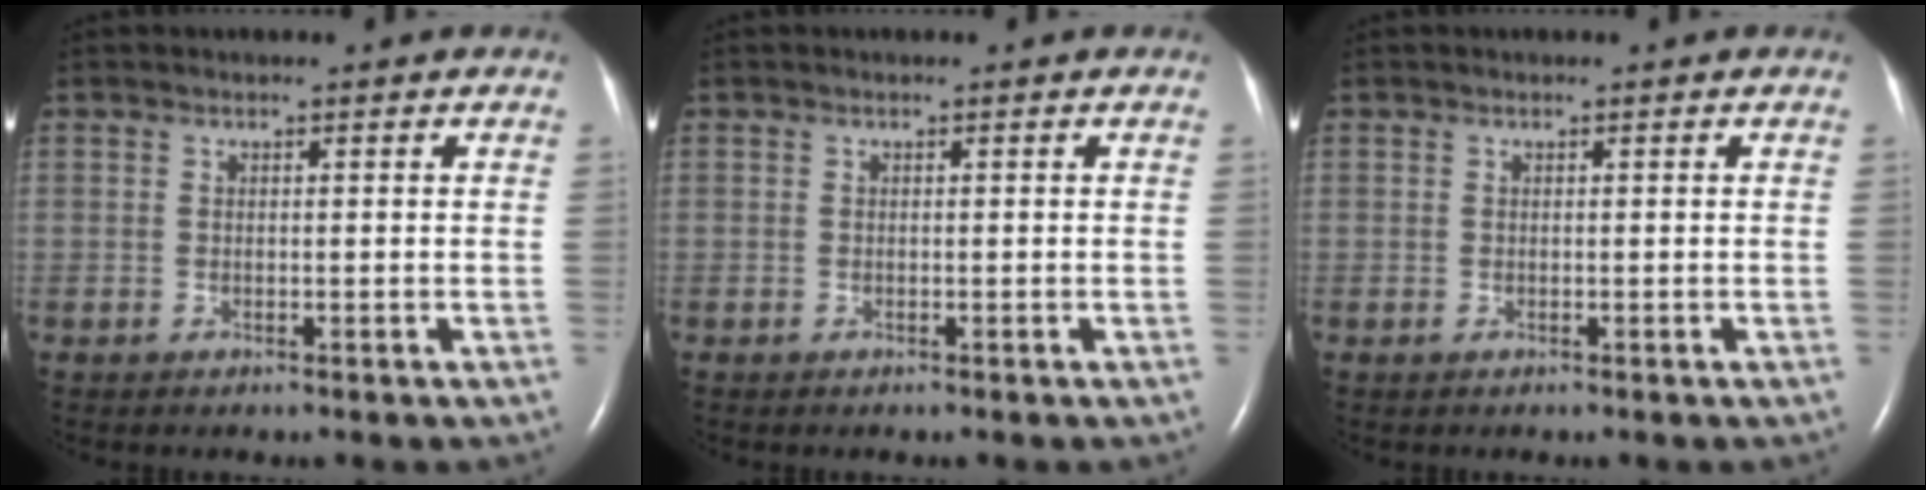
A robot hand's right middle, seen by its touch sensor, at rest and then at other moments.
{"total": 0.0}
{"total": 0.0}